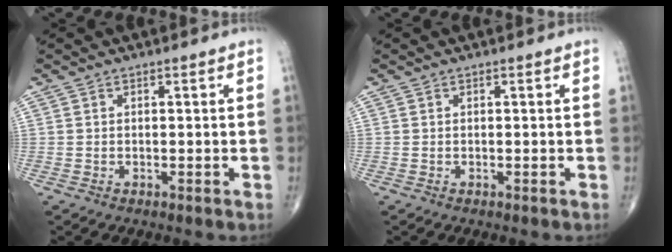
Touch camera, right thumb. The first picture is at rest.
{"total": 0.0}